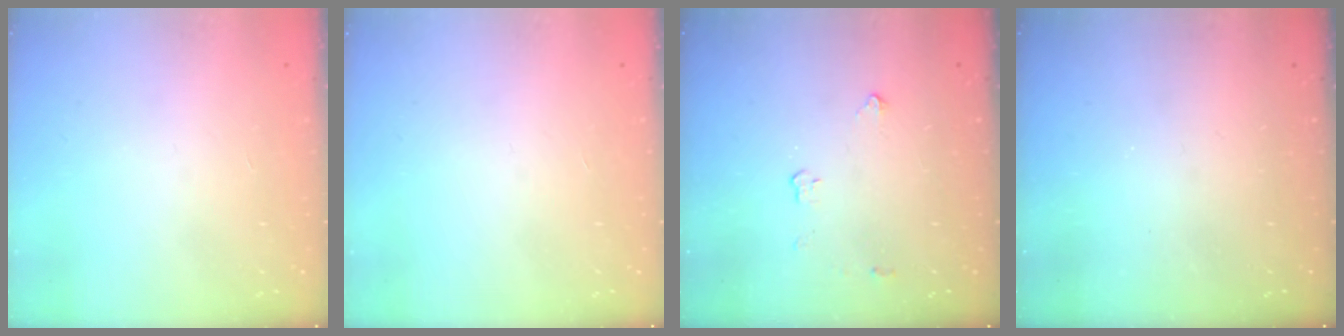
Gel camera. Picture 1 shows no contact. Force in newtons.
{"total": 0.0}
{"total": 2.8, "press": 2.8, "slide": 0.5}
{"total": 0.0}